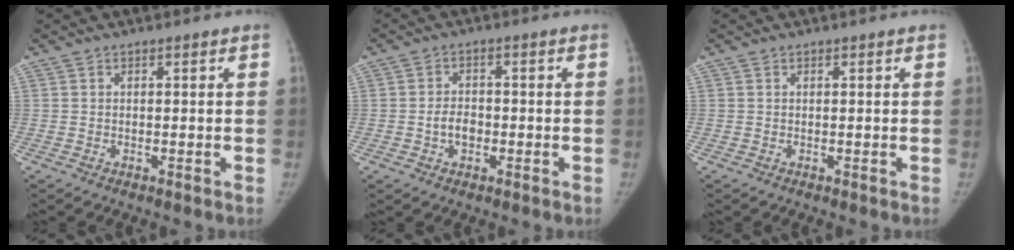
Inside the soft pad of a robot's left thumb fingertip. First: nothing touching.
{"total": 3.8, "force": [-1.1, 2.7, 2.5], "torque": [-0.031, 0.012, -0.022]}
{"total": 0.0}